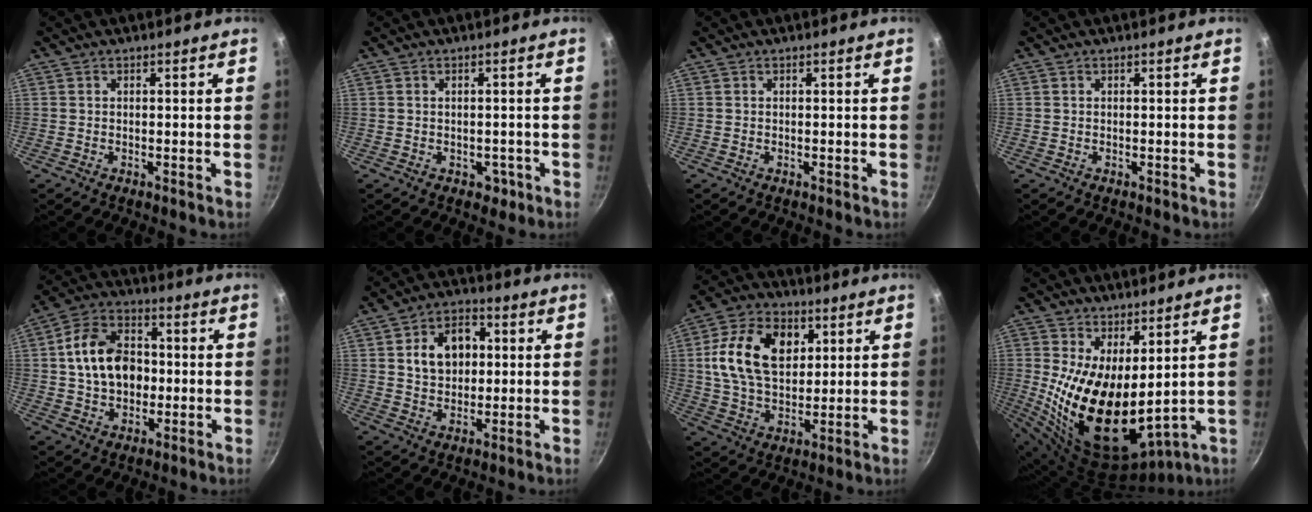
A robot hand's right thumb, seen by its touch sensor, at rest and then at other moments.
{"total": 2.3, "force": [-0.8, 1.8, 1.1], "torque": [0.003, 0.013, 0.000]}
{"total": 0.0}
{"total": 0.0}
{"total": 13.6, "force": [0.3, 9.8, 9.4], "torque": [-0.136, 0.022, -0.003]}
{"total": 10.5, "force": [2.0, 7.9, 6.7], "torque": [-0.077, 0.011, 0.029]}
{"total": 16.5, "force": [4.2, 11.2, 11.3], "torque": [-0.186, -0.001, 0.070]}
{"total": 17.6, "force": [2.6, 8.8, 15.0], "torque": [-0.256, -0.048, 0.066]}